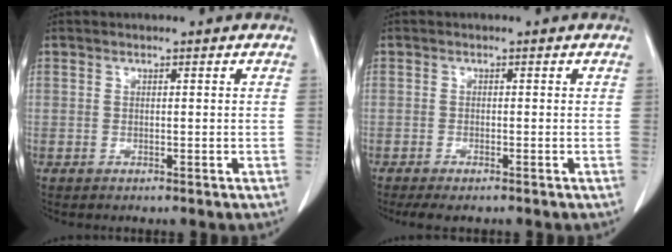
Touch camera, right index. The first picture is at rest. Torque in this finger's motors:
{"motor_torque": [0.31, -0.29, 0.12, 0.03]}